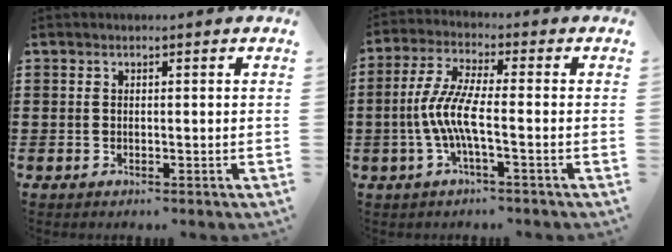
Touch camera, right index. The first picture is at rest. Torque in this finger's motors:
{"motor_torque": [1.39, -0.69, 0.88, 0.21]}